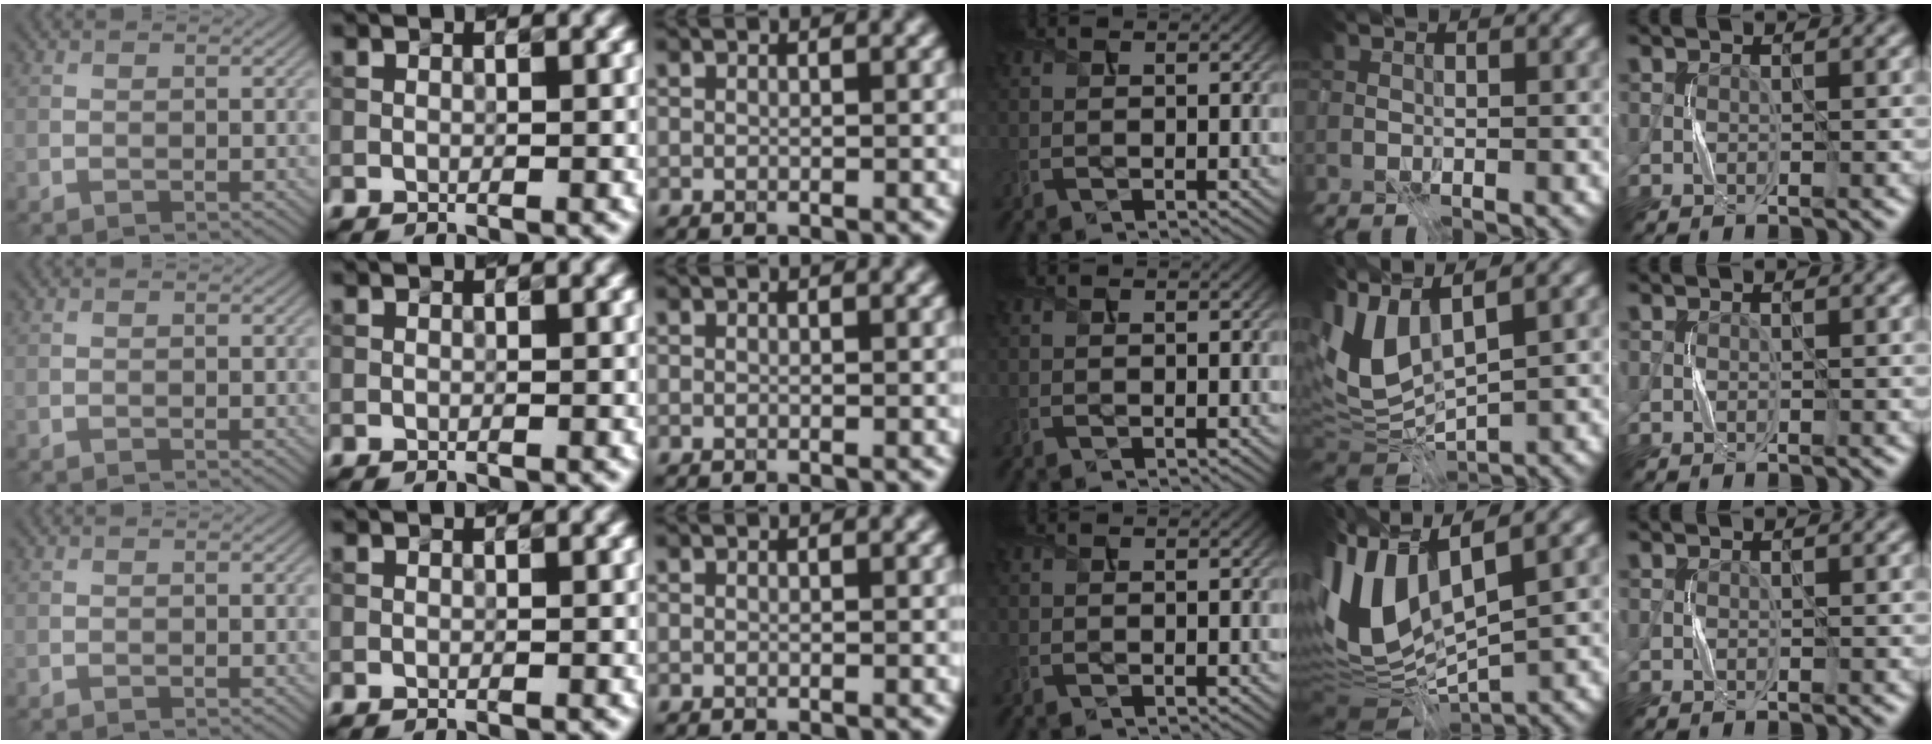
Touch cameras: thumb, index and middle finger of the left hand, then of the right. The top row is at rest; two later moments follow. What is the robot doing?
{"motion": "press", "object": "sticky note"}